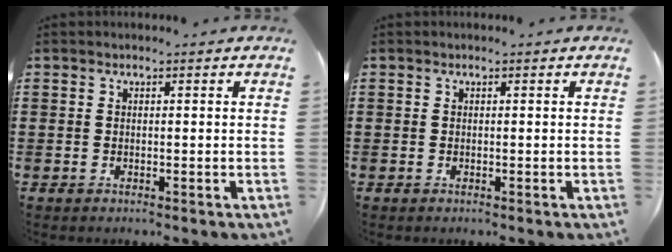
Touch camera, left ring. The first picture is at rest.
{"total": 0.0}